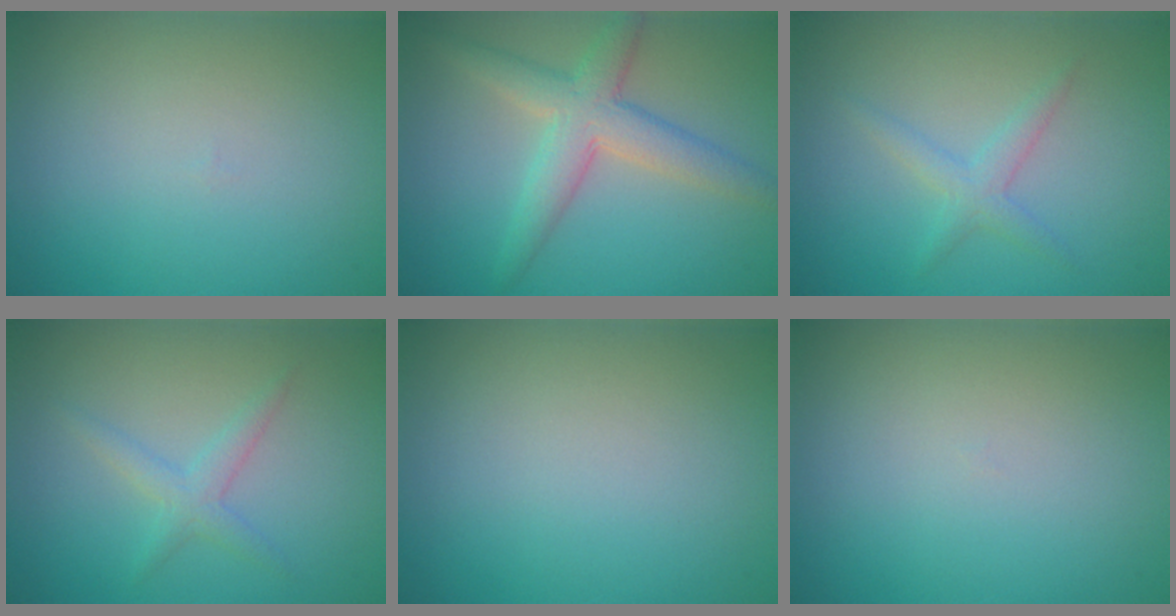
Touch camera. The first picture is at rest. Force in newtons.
{"total": 4.6, "press": 4.6, "slide": 0.3}
{"total": 1.8, "press": 1.8, "slide": 0.1}
{"total": 1.8, "press": 1.8, "slide": 0.1}
{"total": 0.0}
{"total": 0.0}